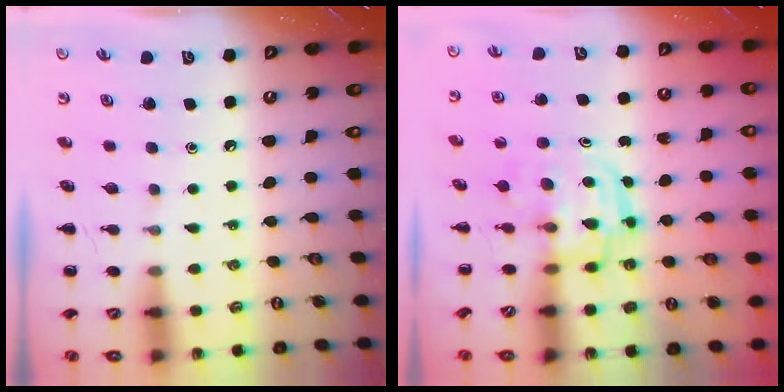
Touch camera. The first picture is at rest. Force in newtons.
{"total": 2.7, "press": 2.7, "slide": 0.3}